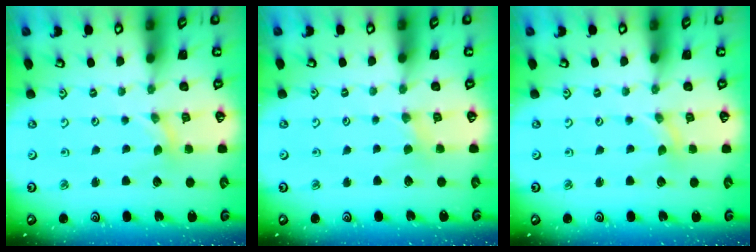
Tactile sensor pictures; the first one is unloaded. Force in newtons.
{"total": 1.4, "press": 1.4, "slide": 0.4}
{"total": 0.0}